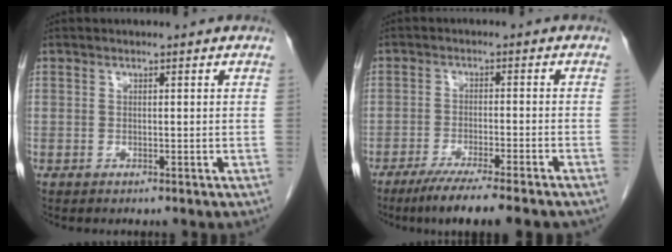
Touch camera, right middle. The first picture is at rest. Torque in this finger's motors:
{"motor_torque": [1.14, -1.00, 0.22, 0.06]}